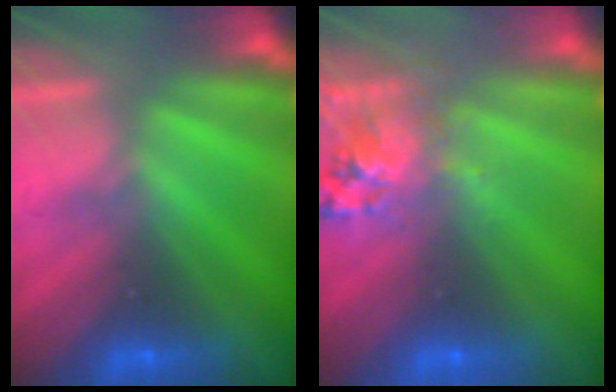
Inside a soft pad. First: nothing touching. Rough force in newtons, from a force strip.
{"total": 2.8}